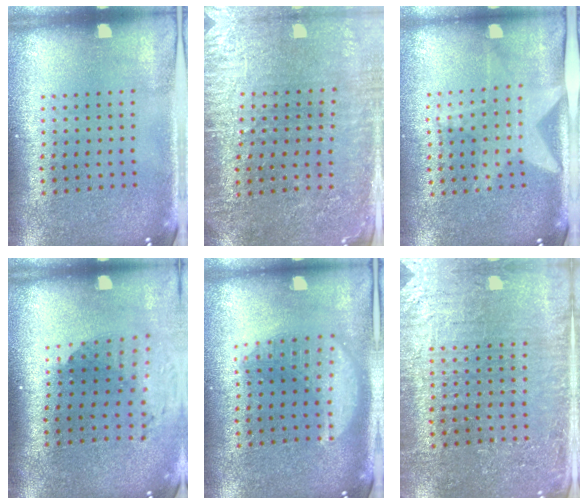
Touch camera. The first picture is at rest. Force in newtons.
{"total": 2.9, "press": 2.8, "slide": 0.9}
{"total": 1.4, "press": 1.4, "slide": 0.3}
{"total": 1.9, "press": 1.4, "slide": 1.3}
{"total": 3.1, "press": 3.1, "slide": 0.3}
{"total": 3.5, "press": 3.4, "slide": 0.8}